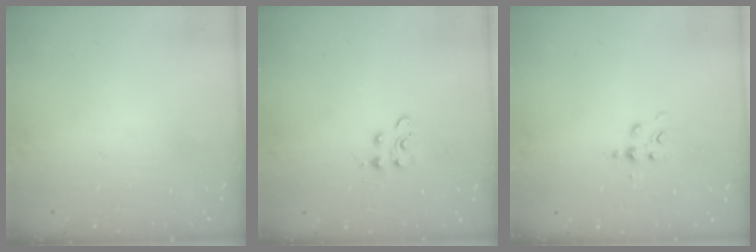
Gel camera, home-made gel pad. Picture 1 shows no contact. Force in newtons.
{"total": 3.4, "press": 3.4, "slide": 0.3}
{"total": 4.8, "press": 4.8, "slide": 0.6}